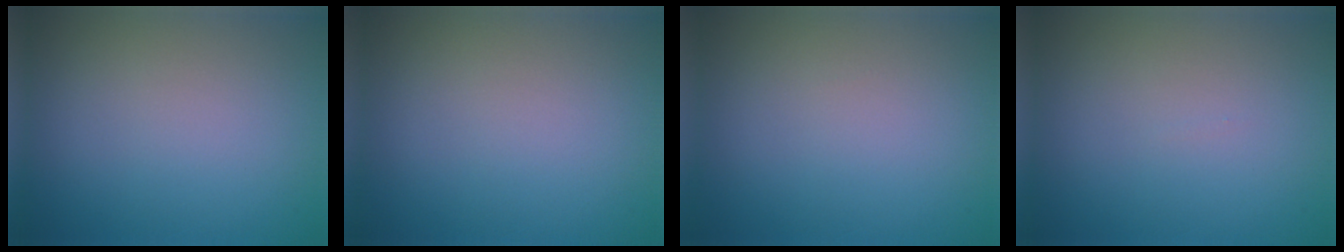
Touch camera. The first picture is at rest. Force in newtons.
{"total": 0.0}
{"total": 0.0}
{"total": 0.0}